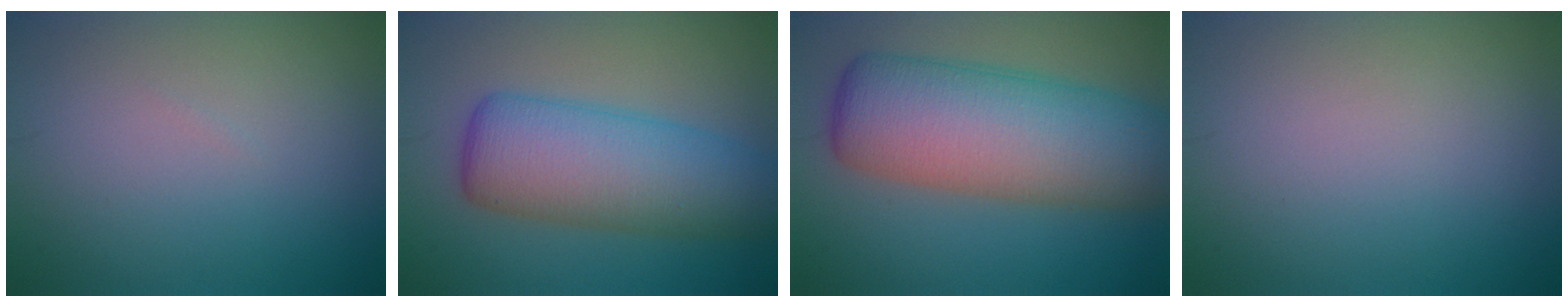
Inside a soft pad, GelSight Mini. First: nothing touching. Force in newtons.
{"total": 8.4, "press": 8.3, "slide": 0.3}
{"total": 11.5, "press": 11.5, "slide": 0.5}
{"total": 0.0}